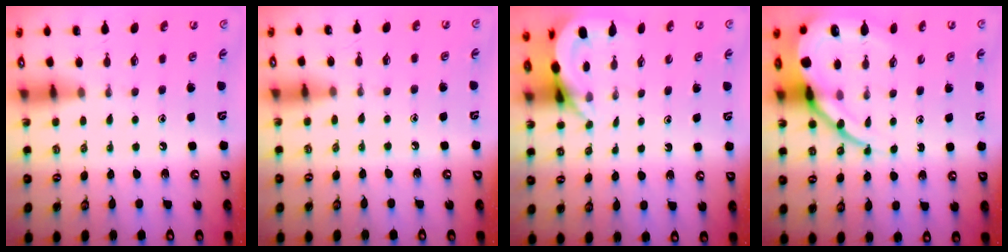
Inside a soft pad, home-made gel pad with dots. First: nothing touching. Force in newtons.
{"total": 3.0, "press": 3.0, "slide": 0.4}
{"total": 4.4, "press": 4.4, "slide": 0.2}
{"total": 12.7, "press": 12.6, "slide": 1.2}